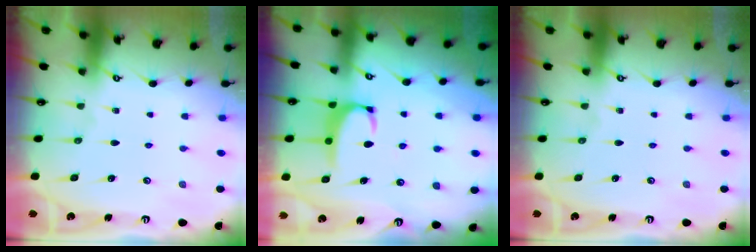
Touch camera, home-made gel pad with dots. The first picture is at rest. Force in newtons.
{"total": 2.2, "press": 2.1, "slide": 0.7}
{"total": 0.0}